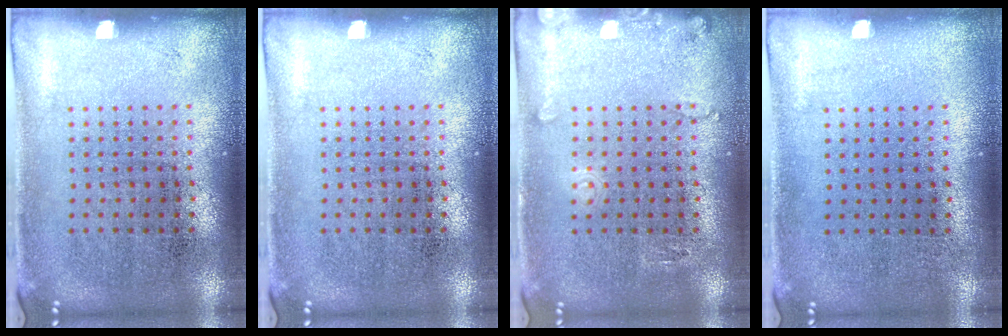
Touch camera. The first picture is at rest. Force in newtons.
{"total": 0.0}
{"total": 1.3, "press": 1.3, "slide": 0.2}
{"total": 0.0}